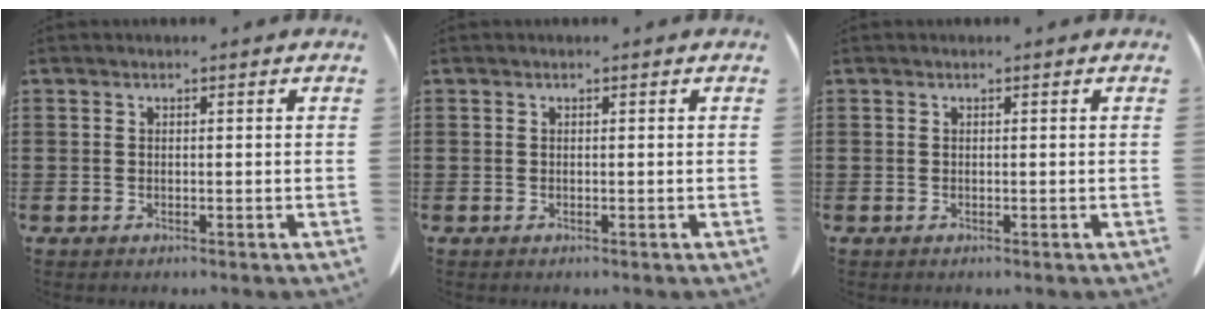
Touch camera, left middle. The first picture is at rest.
{"total": 0.0}
{"total": 0.0}